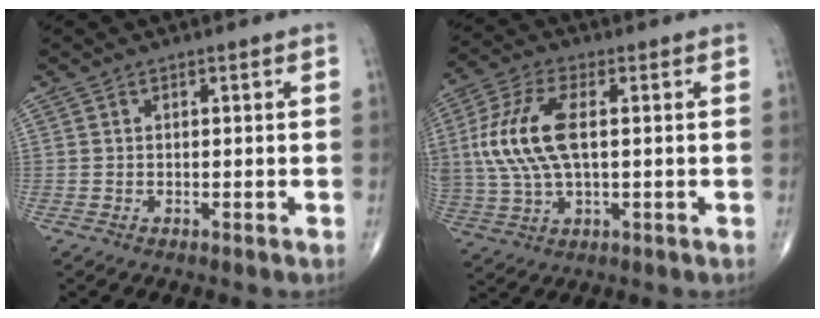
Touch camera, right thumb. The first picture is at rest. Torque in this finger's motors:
{"motor_torque": [0.47, 0.46, 1.85, 0.27, 0.40]}